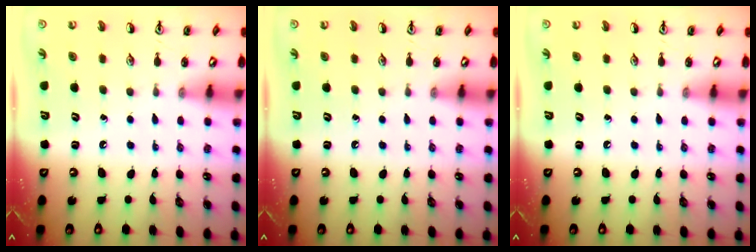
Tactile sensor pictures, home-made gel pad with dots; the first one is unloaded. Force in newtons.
{"total": 0.0}
{"total": 0.0}